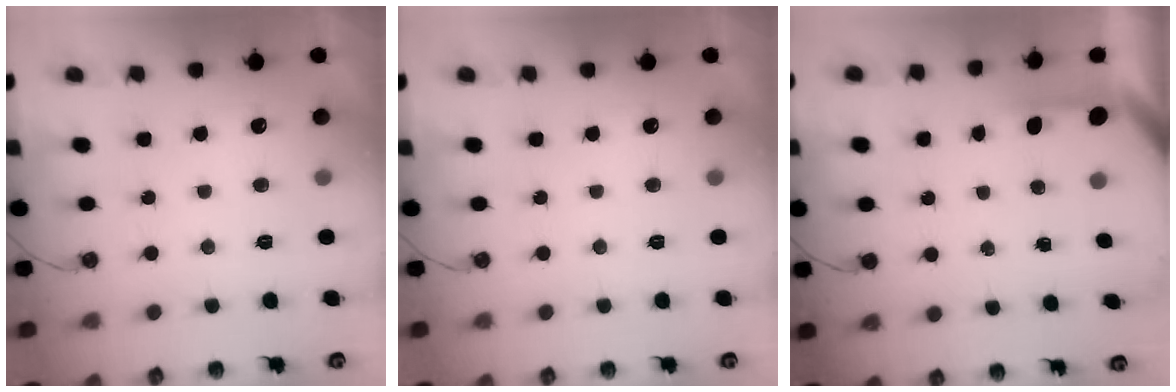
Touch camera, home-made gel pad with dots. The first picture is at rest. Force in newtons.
{"total": 0.0}
{"total": 2.7, "press": 2.7, "slide": 0.2}